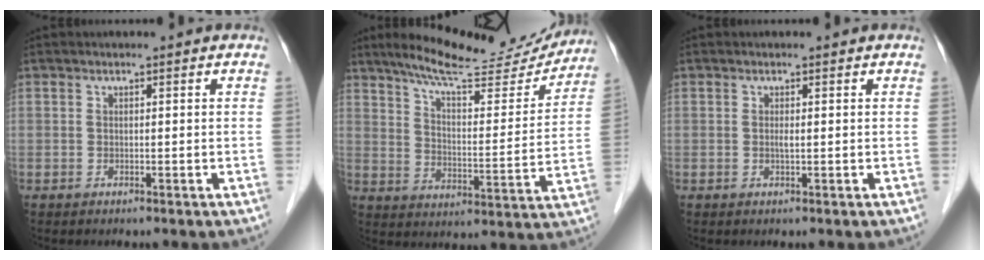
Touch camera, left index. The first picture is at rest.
{"total": 19.0, "force": [17.2, 2.9, 7.6], "torque": [-0.117, -0.013, 0.242]}
{"total": 0.6, "force": [0.1, 0.0, 0.6], "torque": [-0.016, -0.002, 0.001]}